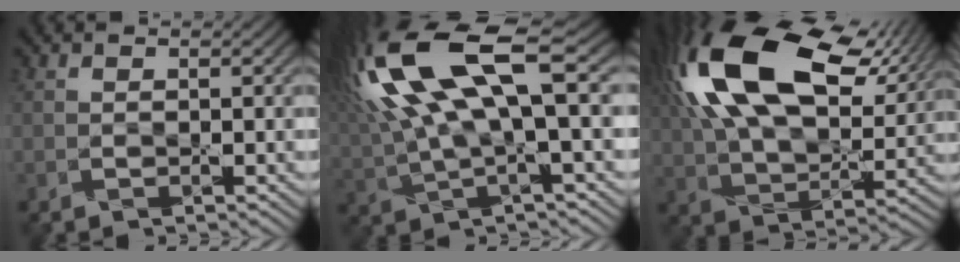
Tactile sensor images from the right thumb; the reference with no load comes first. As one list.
[{"total": 16.5, "force": [5.8, 5.2, 14.5], "torque": [-0.340, 0.020, 0.112]}, {"total": 21.9, "force": [9.1, 11.3, 16.4], "torque": [-0.350, 0.050, 0.143]}]